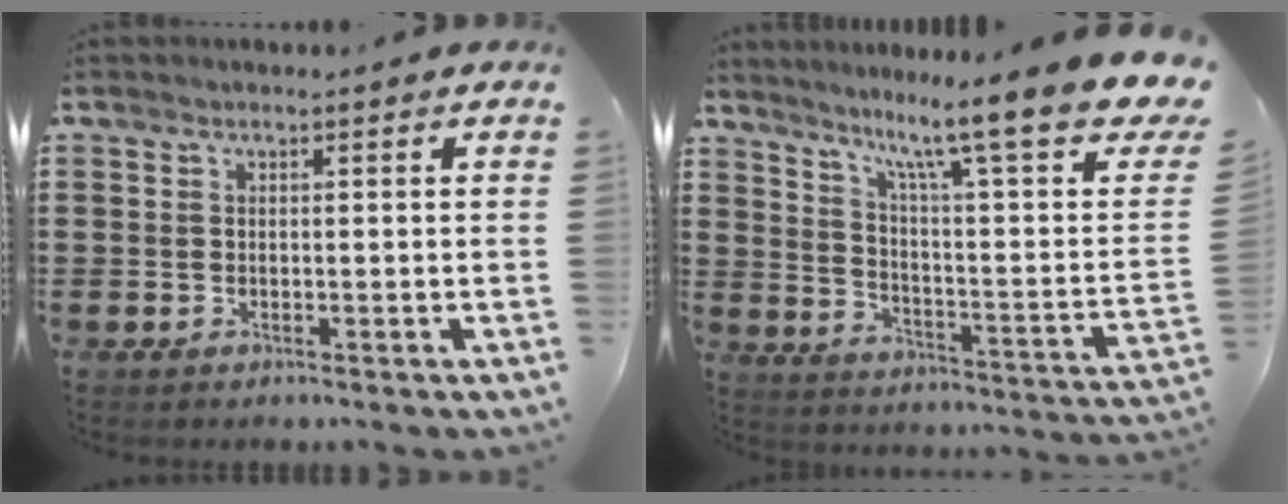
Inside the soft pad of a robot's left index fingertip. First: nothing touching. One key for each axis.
{"total": 13.6, "fx": 9.8, "fy": 1.0, "fz": 9.3, "tx": -0.179, "ty": -0.069, "tz": 0.152}